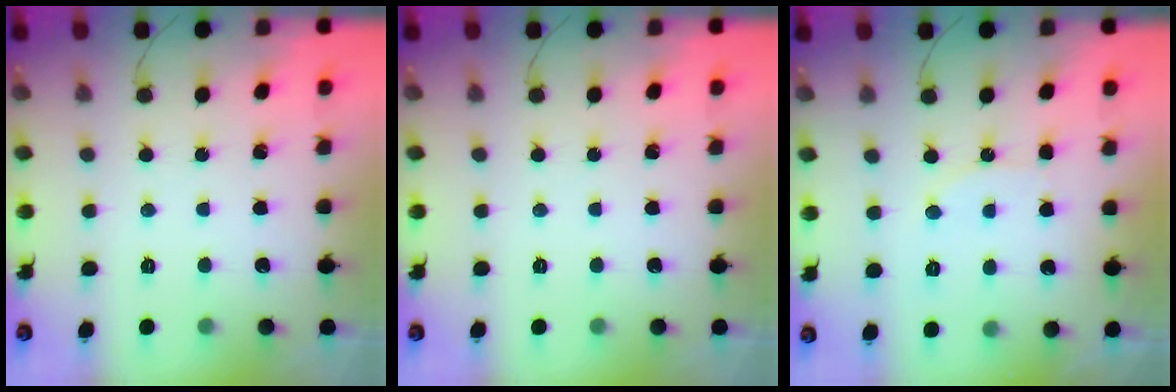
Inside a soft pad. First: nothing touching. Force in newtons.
{"total": 0.0}
{"total": 7.5, "press": 7.2, "slide": 2.0}